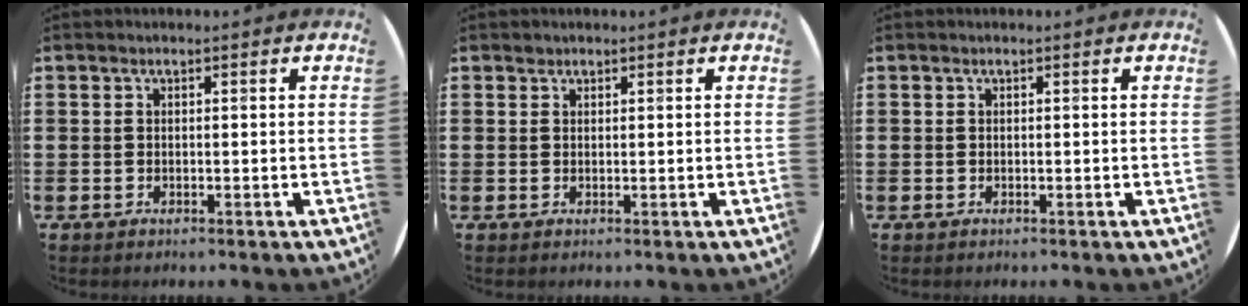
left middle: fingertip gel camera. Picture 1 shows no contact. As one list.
[{"total": 0.5, "force": [0.5, 0.3, 0.0], "torque": [0.000, 0.003, 0.009]}, {"total": 0.0}]